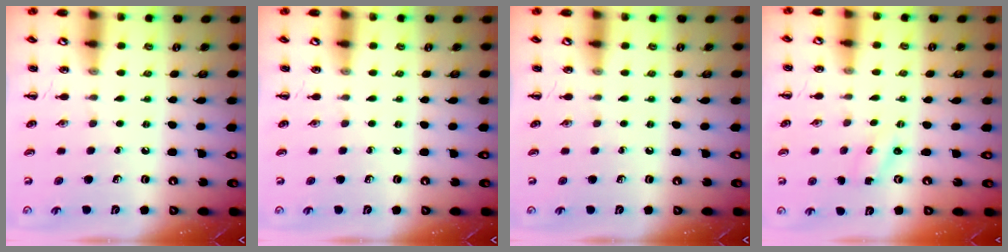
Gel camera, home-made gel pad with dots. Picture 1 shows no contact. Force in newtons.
{"total": 0.0}
{"total": 0.0}
{"total": 0.9, "press": 0.8, "slide": 0.3}